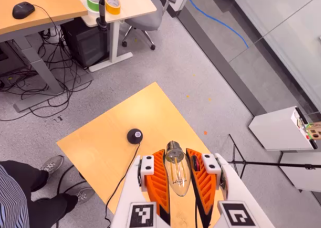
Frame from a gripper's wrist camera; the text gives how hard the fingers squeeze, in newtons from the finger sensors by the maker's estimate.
{"total": 23.9, "left": 25.7, "right": 22.1}